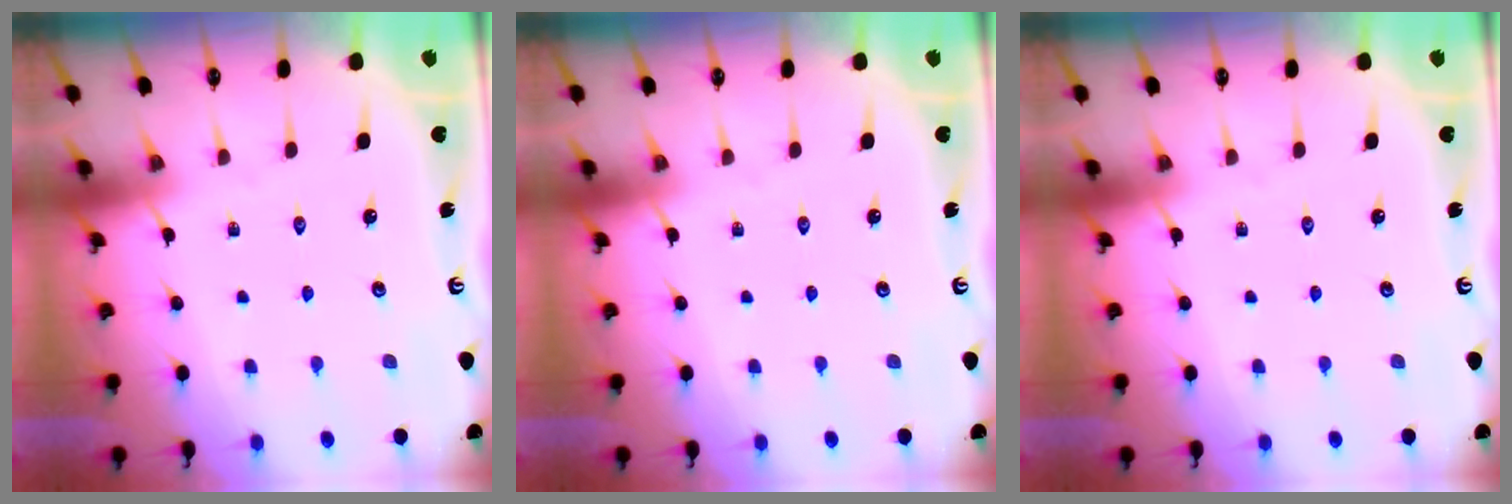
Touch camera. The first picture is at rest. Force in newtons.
{"total": 0.0}
{"total": 0.0}